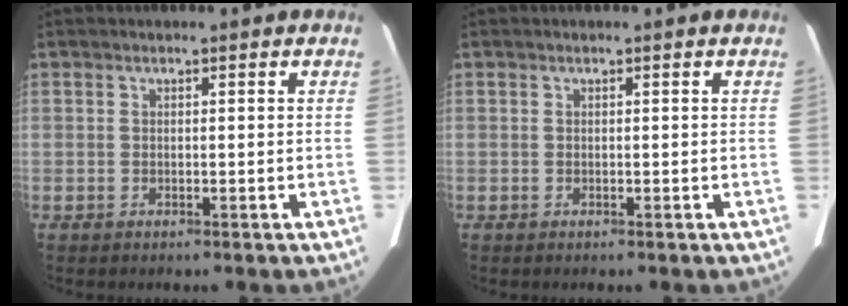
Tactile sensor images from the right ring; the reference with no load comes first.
{"total": 0.0}